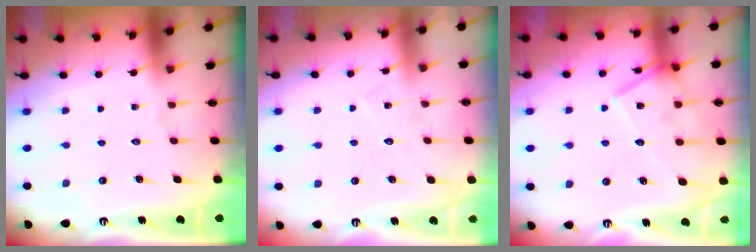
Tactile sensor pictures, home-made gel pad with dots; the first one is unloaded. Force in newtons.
{"total": 5.5, "press": 5.5, "slide": 0.3}
{"total": 13.8, "press": 13.8, "slide": 0.9}